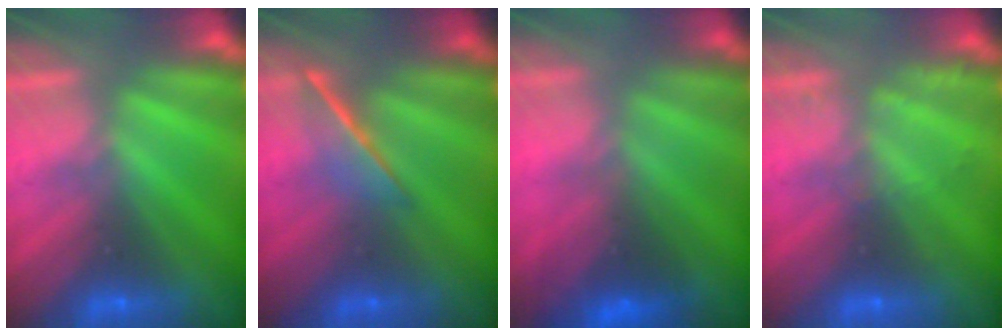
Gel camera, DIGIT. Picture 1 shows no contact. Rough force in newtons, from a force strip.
{"total": 1.5}
{"total": 2.3}
{"total": 2.0}